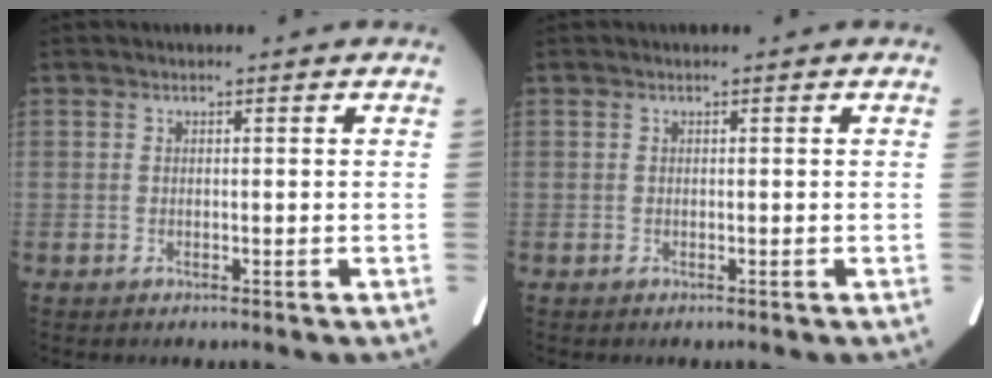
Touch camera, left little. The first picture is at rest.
{"total": 0.0}